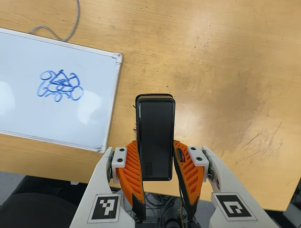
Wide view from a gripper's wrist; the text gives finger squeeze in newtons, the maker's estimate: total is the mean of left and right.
{"total": 6.3, "left": 4.6, "right": 8.1}